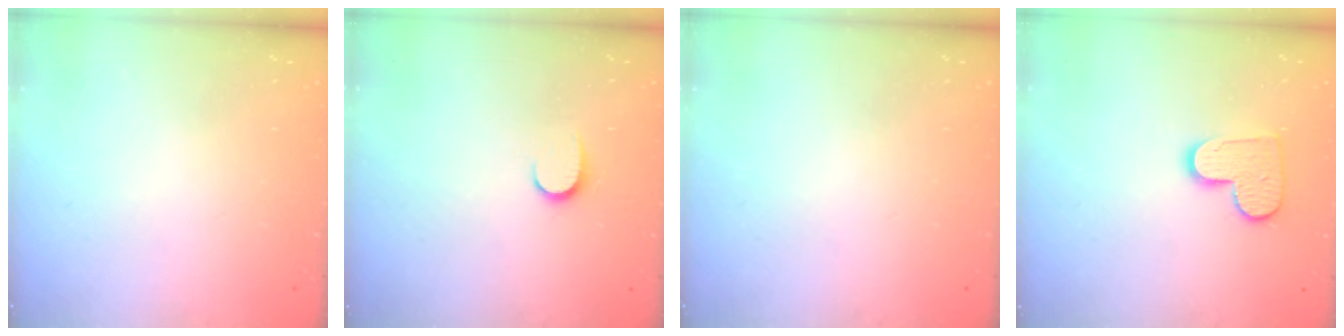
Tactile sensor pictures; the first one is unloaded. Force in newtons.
{"total": 5.4, "press": 5.4, "slide": 0.6}
{"total": 0.0}
{"total": 9.7, "press": 9.7, "slide": 0.5}